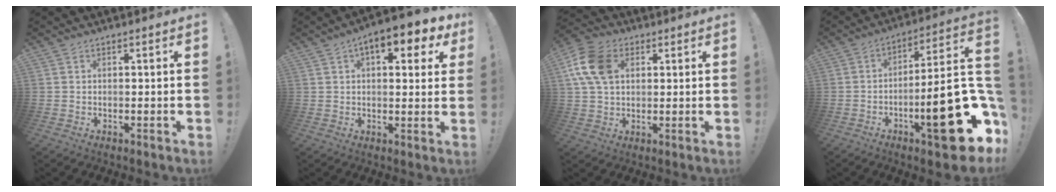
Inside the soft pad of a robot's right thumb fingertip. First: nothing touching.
{"total": 9.0, "force": [4.3, 3.8, 7.0], "torque": [-0.088, -0.016, 0.068]}
{"total": 12.9, "force": [3.5, 9.1, 8.5], "torque": [-0.159, 0.008, 0.071]}
{"total": 25.7, "force": [-8.9, 6.7, 23.1], "torque": [-0.316, 0.047, -0.129]}